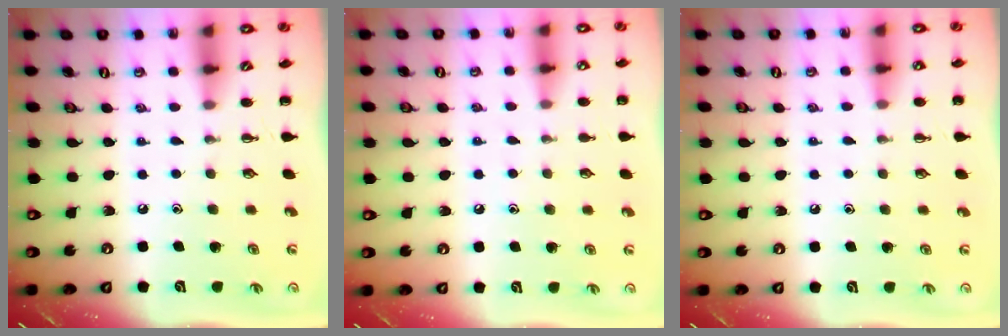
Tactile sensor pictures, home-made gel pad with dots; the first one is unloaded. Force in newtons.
{"total": 4.8, "press": 4.7, "slide": 1.2}
{"total": 3.6, "press": 3.5, "slide": 1.1}